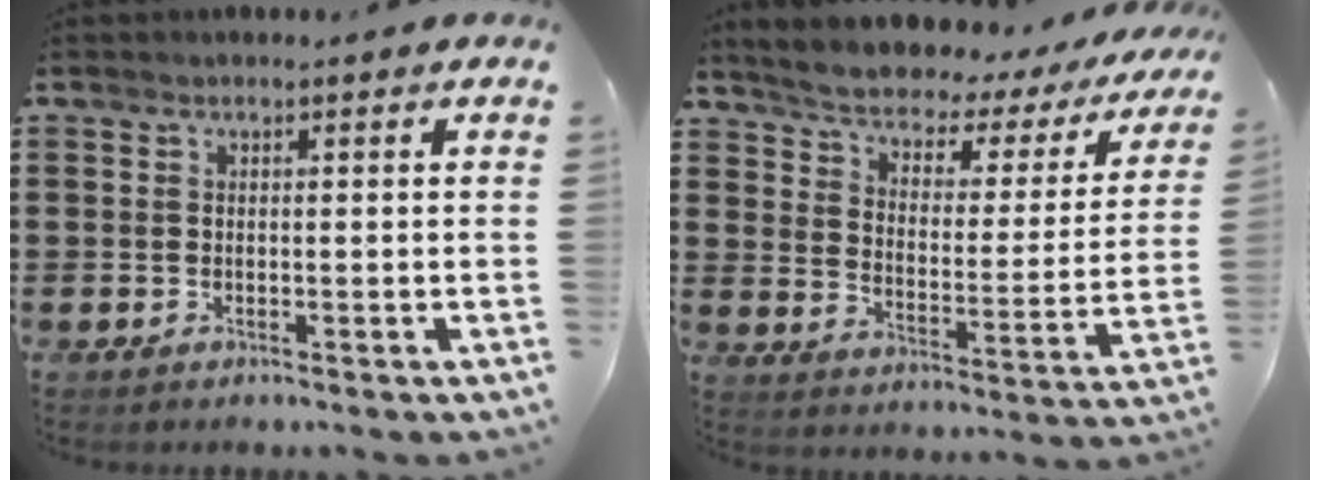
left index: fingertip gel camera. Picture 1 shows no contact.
{"total": 3.9, "force": [3.7, 0.6, 1.2], "torque": [-0.046, -0.036, 0.053]}